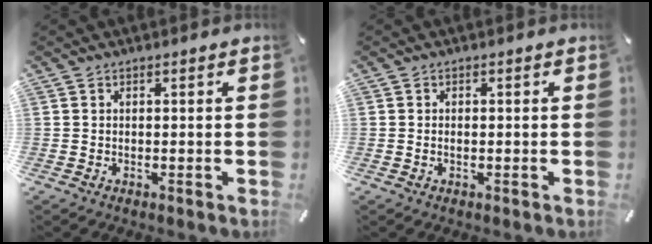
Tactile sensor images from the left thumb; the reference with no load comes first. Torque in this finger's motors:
{"motor_torque": [-0.31, -0.64, -0.09, 0.08, -0.04]}